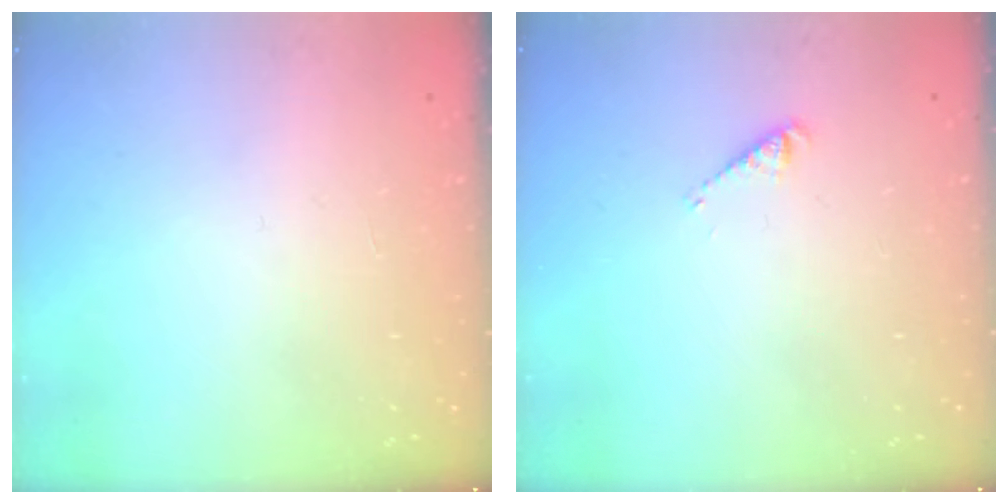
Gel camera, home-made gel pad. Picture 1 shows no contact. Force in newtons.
{"total": 2.6, "press": 2.6, "slide": 0.5}